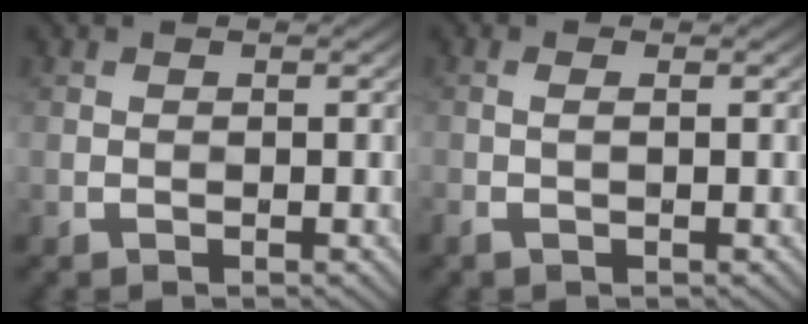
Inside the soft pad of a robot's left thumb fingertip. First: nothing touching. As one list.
[{"total": 1.2, "force": [-0.2, 0.1, 1.2], "torque": [-0.028, 0.003, -0.008]}]